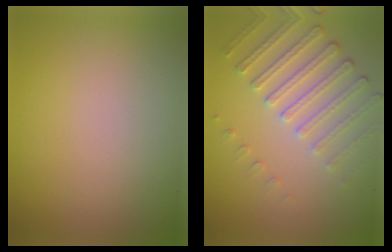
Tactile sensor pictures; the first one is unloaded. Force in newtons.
{"total": 4.5, "press": 3.4, "slide": 2.9}